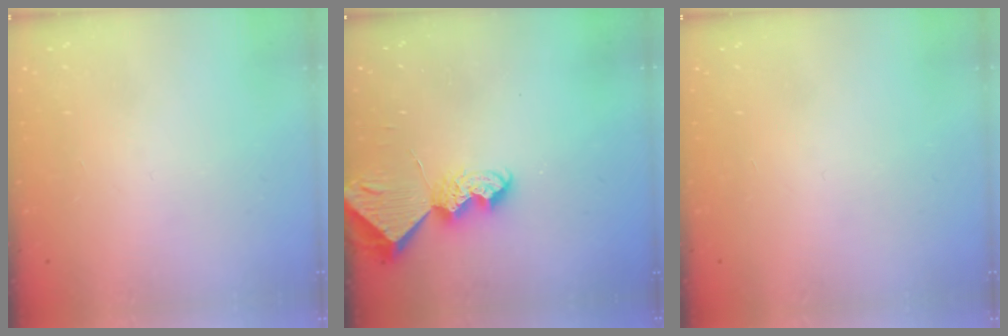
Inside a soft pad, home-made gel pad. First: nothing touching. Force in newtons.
{"total": 7.2, "press": 7.2, "slide": 0.6}
{"total": 0.0}